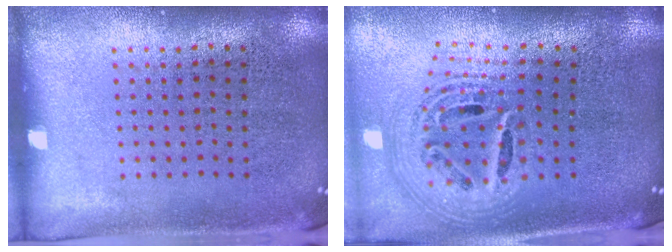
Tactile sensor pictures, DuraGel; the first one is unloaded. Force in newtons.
{"total": 2.5, "press": 1.7, "slide": 1.9}